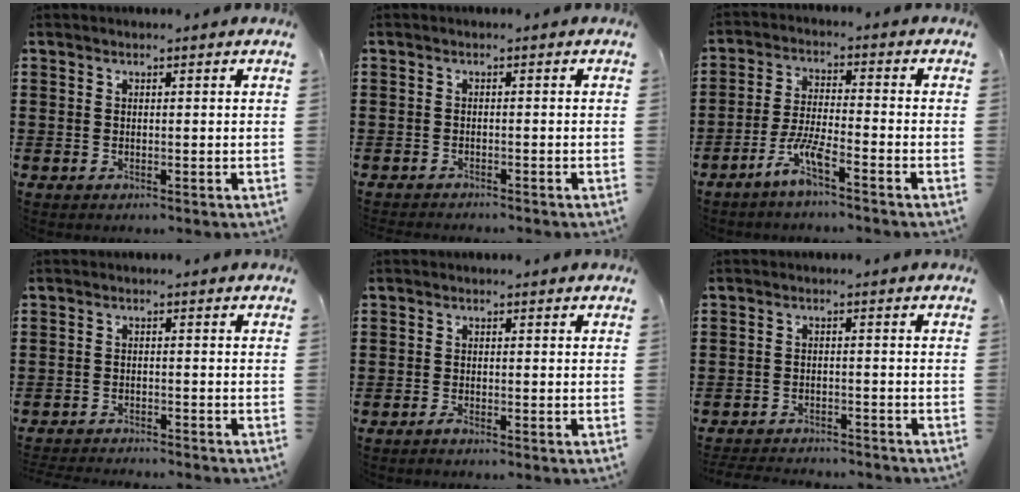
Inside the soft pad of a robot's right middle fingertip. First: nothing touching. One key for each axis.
{"total": 1.1, "fx": -1.1, "fy": 0.1, "fz": 0.0, "tx": -0.003, "ty": 0.003, "tz": -0.024}
{"total": 5.8, "fx": -3.9, "fy": 0.6, "fz": 4.2, "tx": -0.089, "ty": -0.004, "tz": -0.074}
{"total": 2.3, "fx": -2.3, "fy": 0.0, "fz": 0.0, "tx": -0.004, "ty": 0.002, "tz": -0.051}
{"total": 0.9, "fx": -0.7, "fy": 0.0, "fz": 0.5, "tx": -0.011, "ty": -0.004, "tz": -0.013}
{"total": 3.0, "fx": -3.0, "fy": 0.4, "fz": 0.1, "tx": -0.006, "ty": 0.001, "tz": -0.063}